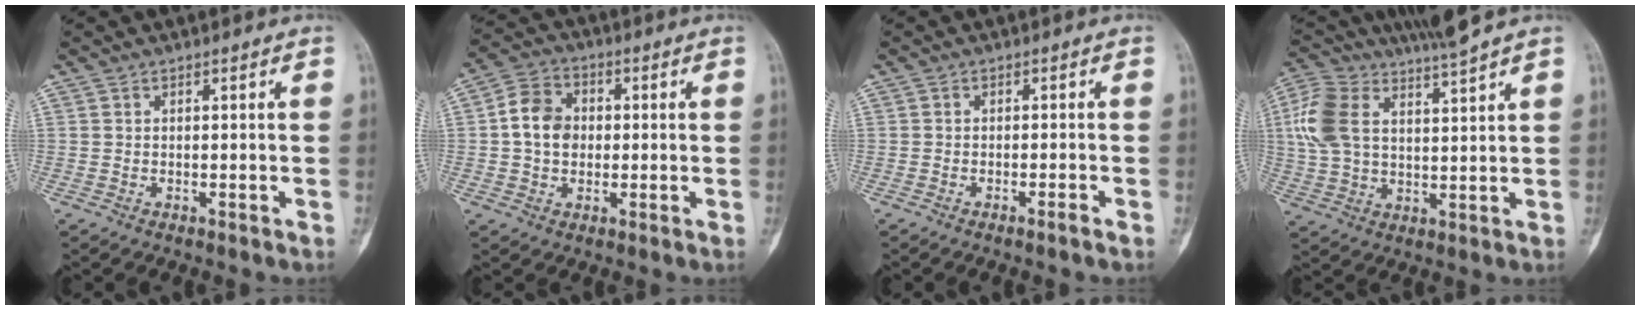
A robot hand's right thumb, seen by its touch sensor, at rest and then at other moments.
{"total": 8.0, "force": [0.2, 6.4, 4.9], "torque": [-0.071, 0.017, -0.004]}
{"total": 1.4, "force": [-1.0, -0.2, 1.0], "torque": [-0.018, 0.001, -0.021]}
{"total": 10.5, "force": [6.0, 3.2, 8.0], "torque": [-0.180, -0.006, 0.125]}